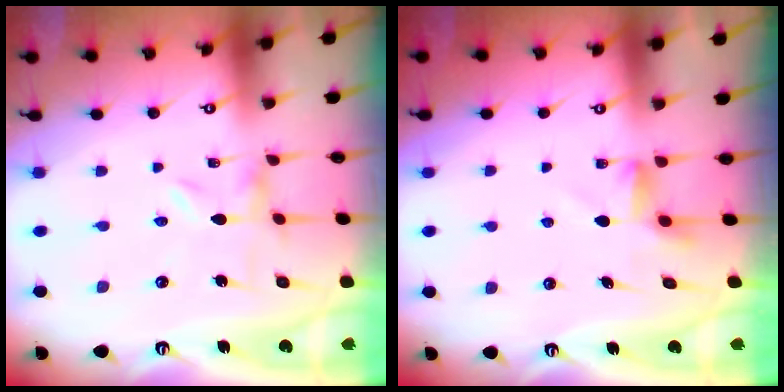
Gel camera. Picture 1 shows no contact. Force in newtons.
{"total": 3.5, "press": 3.3, "slide": 1.0}